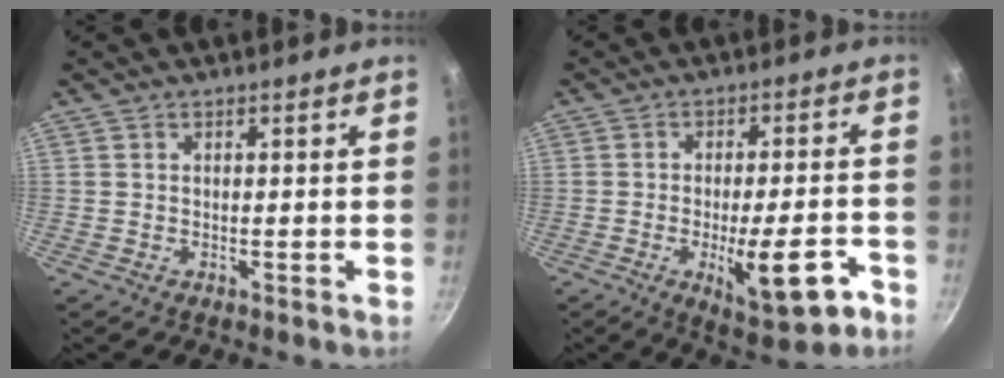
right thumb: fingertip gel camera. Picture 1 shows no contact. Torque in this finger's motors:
{"motor_torque": [1.37, 1.36, 0.53, -0.59, 0.30]}